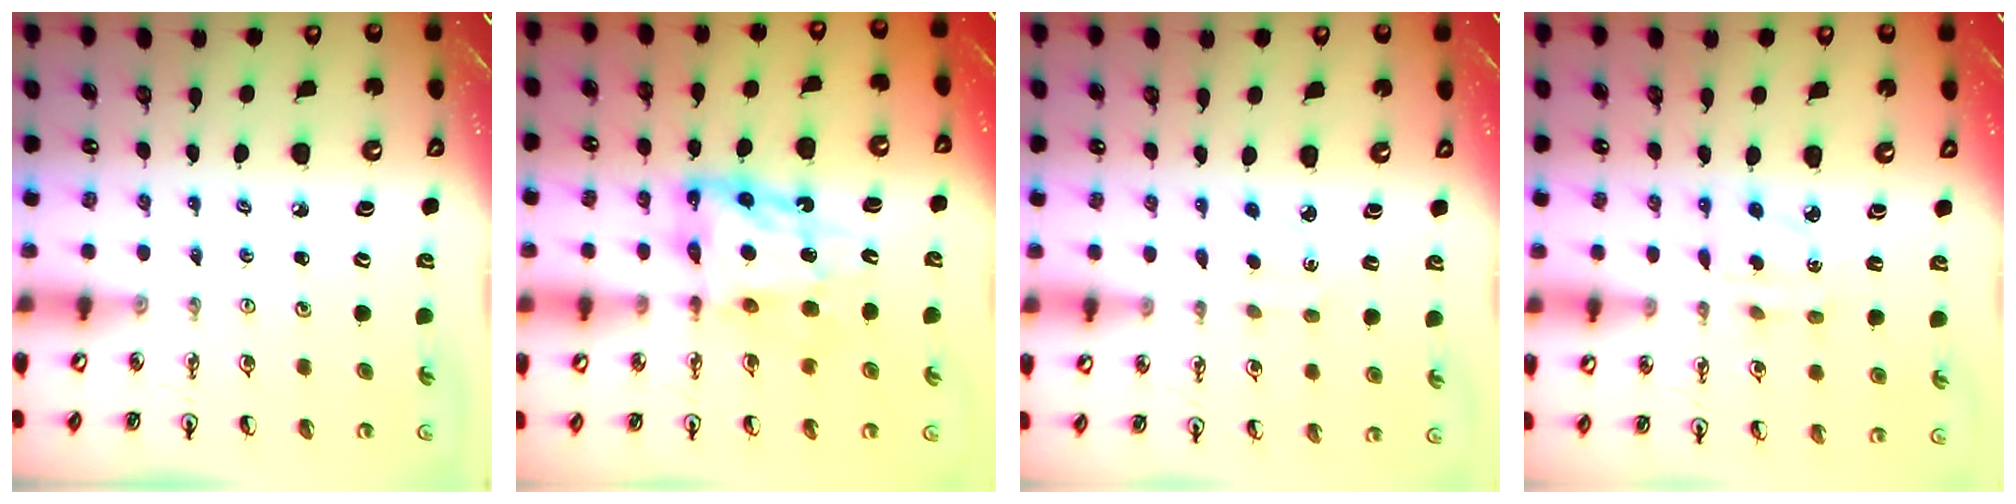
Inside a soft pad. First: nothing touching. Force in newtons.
{"total": 11.2, "press": 11.2, "slide": 0.6}
{"total": 1.7, "press": 1.6, "slide": 0.4}
{"total": 2.6, "press": 2.5, "slide": 0.3}